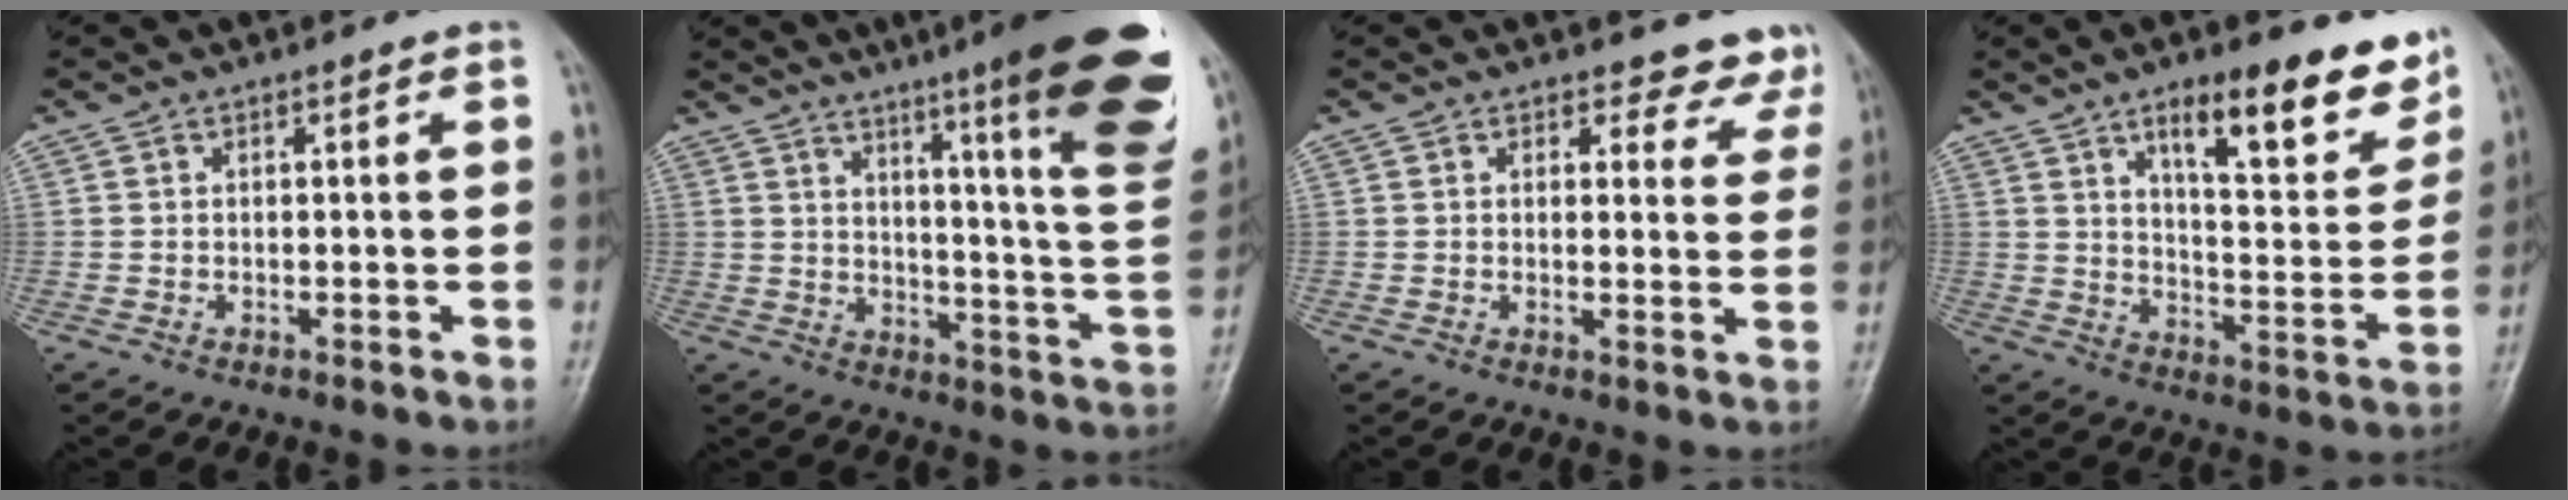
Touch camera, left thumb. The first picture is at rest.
{"total": 26.0, "force": [16.0, 2.6, 20.3], "torque": [-0.236, -0.079, 0.214]}
{"total": 6.1, "force": [5.4, 2.7, 0.2], "torque": [0.041, -0.030, 0.040]}
{"total": 16.9, "force": [10.8, 5.9, 11.6], "torque": [-0.105, -0.066, 0.160]}